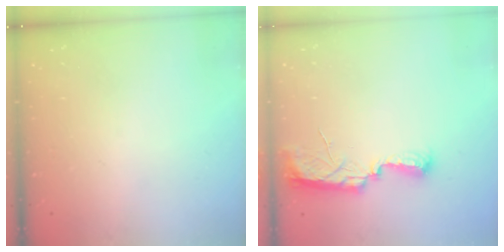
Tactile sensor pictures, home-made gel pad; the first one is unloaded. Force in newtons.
{"total": 10.5, "press": 9.0, "slide": 5.3}